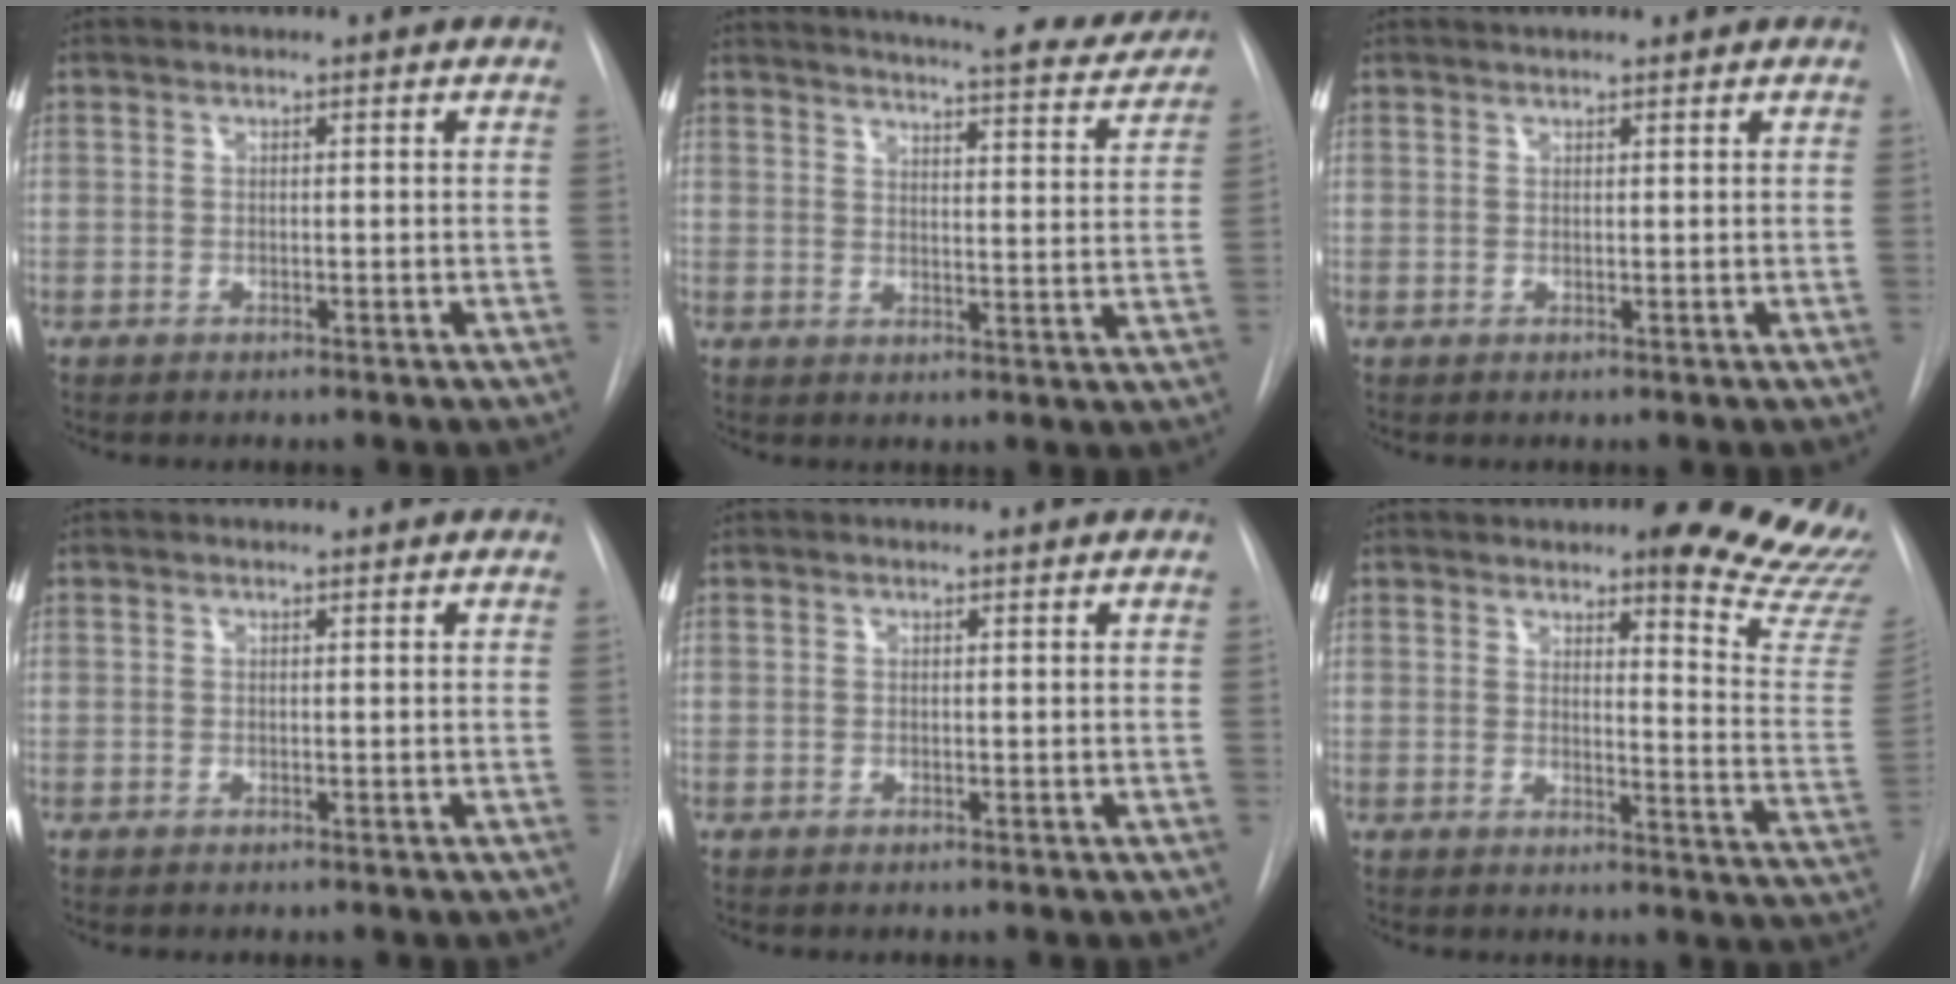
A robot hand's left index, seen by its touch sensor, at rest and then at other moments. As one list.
[{"total": 20.4, "force": [19.2, 2.0, 6.8], "torque": [-0.098, -0.053, 0.227]}, {"total": 2.8, "force": [2.6, 0.5, 1.1], "torque": [-0.016, 0.023, 0.037]}, {"total": 1.3, "force": [1.2, 0.1, 0.3], "torque": [-0.008, 0.011, 0.017]}, {"total": 1.2, "force": [1.2, -0.1, 0.1], "torque": [-0.008, 0.004, 0.016]}, {"total": 17.8, "force": [15.7, 2.0, 8.3], "torque": [-0.082, -0.093, 0.163]}]